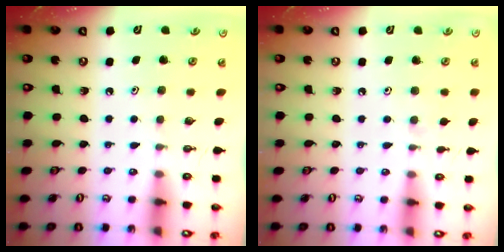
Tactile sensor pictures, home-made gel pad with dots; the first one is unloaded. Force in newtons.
{"total": 3.7, "press": 3.7, "slide": 0.7}